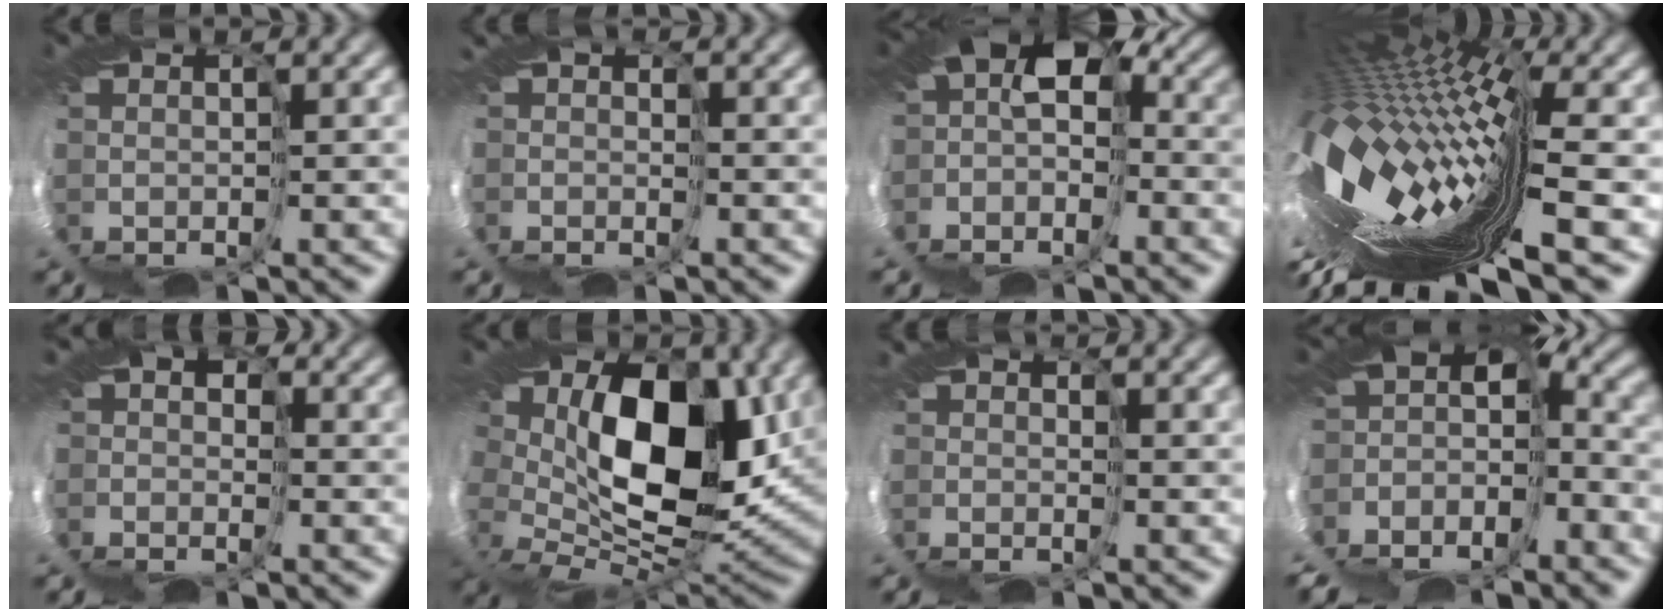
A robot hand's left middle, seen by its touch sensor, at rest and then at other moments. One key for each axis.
{"total": 1.6, "fx": -1.4, "fy": -0.5, "fz": -0.7, "tx": 0.031, "ty": -0.002, "tz": -0.020}
{"total": 5.7, "fx": -1.7, "fy": 4.2, "fz": 3.5, "tx": -0.049, "ty": -0.019, "tz": -0.006}
{"total": 12.6, "fx": -0.6, "fy": 2.5, "fz": 12.4, "tx": -0.209, "ty": -0.046, "tz": 0.000}
{"total": 5.8, "fx": -0.8, "fy": 4.7, "fz": 3.3, "tx": -0.051, "ty": 0.006, "tz": -0.026}
{"total": 9.9, "fx": 3.2, "fy": 5.7, "fz": 7.4, "tx": -0.124, "ty": -0.027, "tz": 0.069}
{"total": 0.8, "fx": -0.6, "fy": 0.5, "fz": 0.1, "tx": 0.017, "ty": 0.004, "tz": -0.010}
{"total": 6.3, "fx": -5.1, "fy": 2.0, "fz": 3.0, "tx": -0.074, "ty": -0.034, "tz": -0.048}